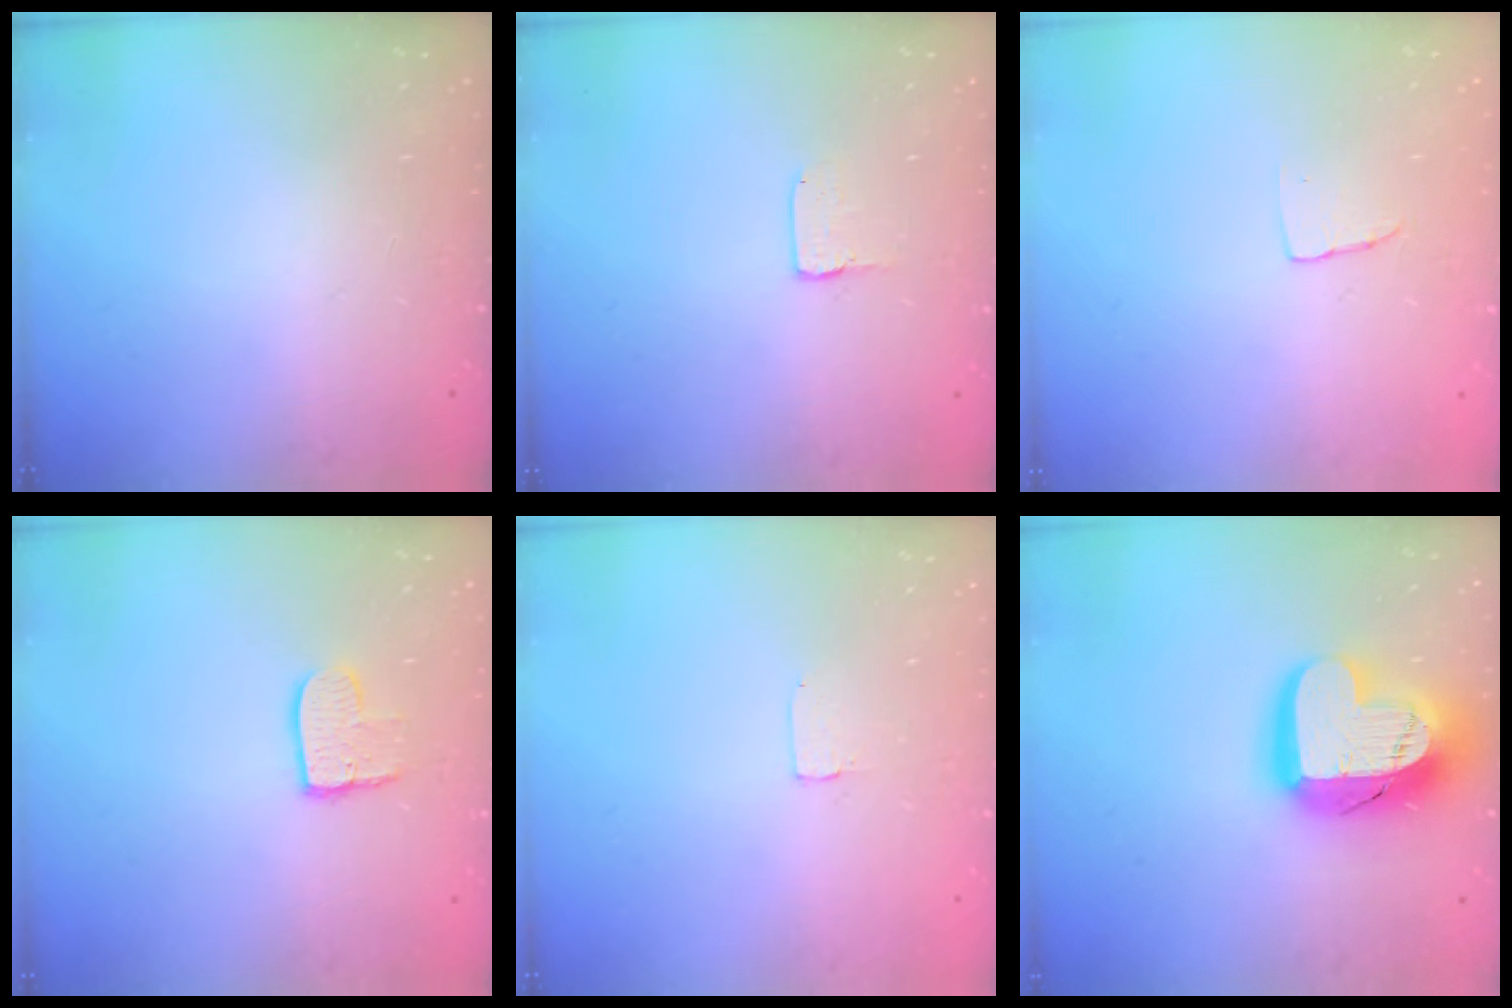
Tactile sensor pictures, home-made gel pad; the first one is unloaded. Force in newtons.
{"total": 2.0, "press": 2.0, "slide": 0.0}
{"total": 2.9, "press": 2.9, "slide": 0.1}
{"total": 8.0, "press": 8.0, "slide": 0.7}
{"total": 1.7, "press": 1.7, "slide": 0.1}
{"total": 18.9, "press": 18.8, "slide": 1.7}